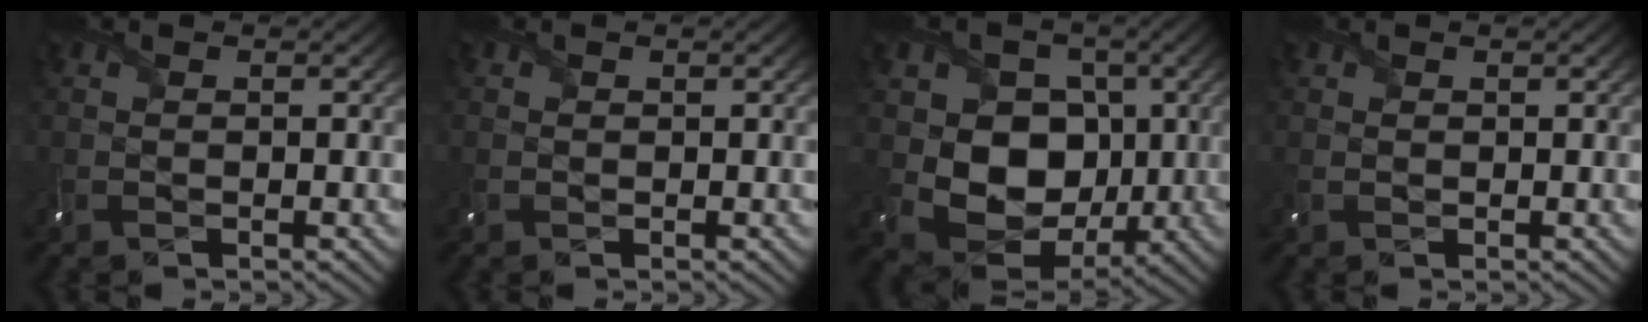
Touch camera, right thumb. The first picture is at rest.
{"total": 0.7, "force": [0.2, 0.6, 0.1], "torque": [0.000, -0.001, 0.004]}
{"total": 11.3, "force": [1.0, 9.4, 6.3], "torque": [-0.128, -0.006, 0.007]}
{"total": 0.8, "force": [0.4, 0.6, 0.3], "torque": [-0.008, 0.001, 0.010]}